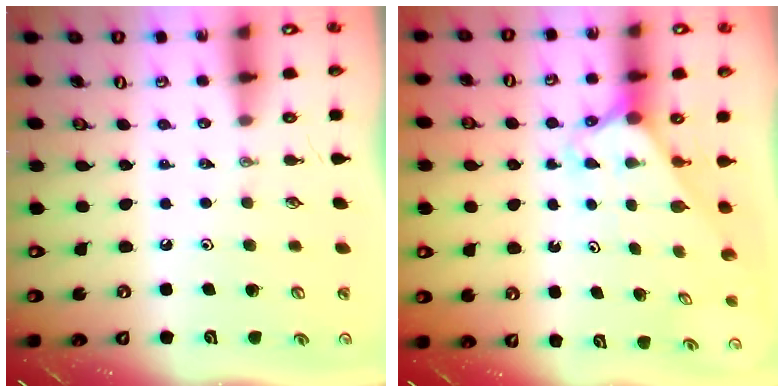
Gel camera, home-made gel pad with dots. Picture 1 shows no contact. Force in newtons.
{"total": 2.4, "press": 2.4, "slide": 0.3}